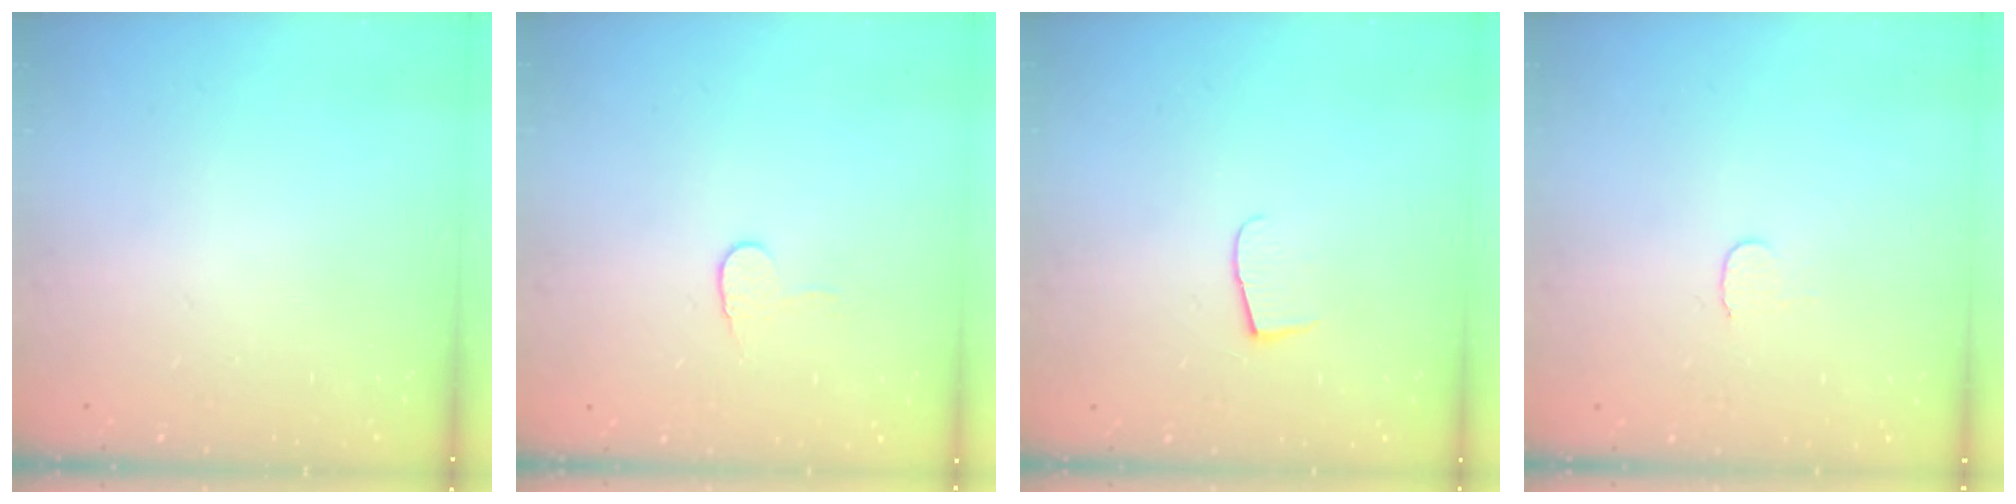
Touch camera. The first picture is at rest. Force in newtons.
{"total": 5.3, "press": 5.3, "slide": 0.5}
{"total": 5.5, "press": 5.5, "slide": 0.6}
{"total": 3.7, "press": 3.7, "slide": 0.3}